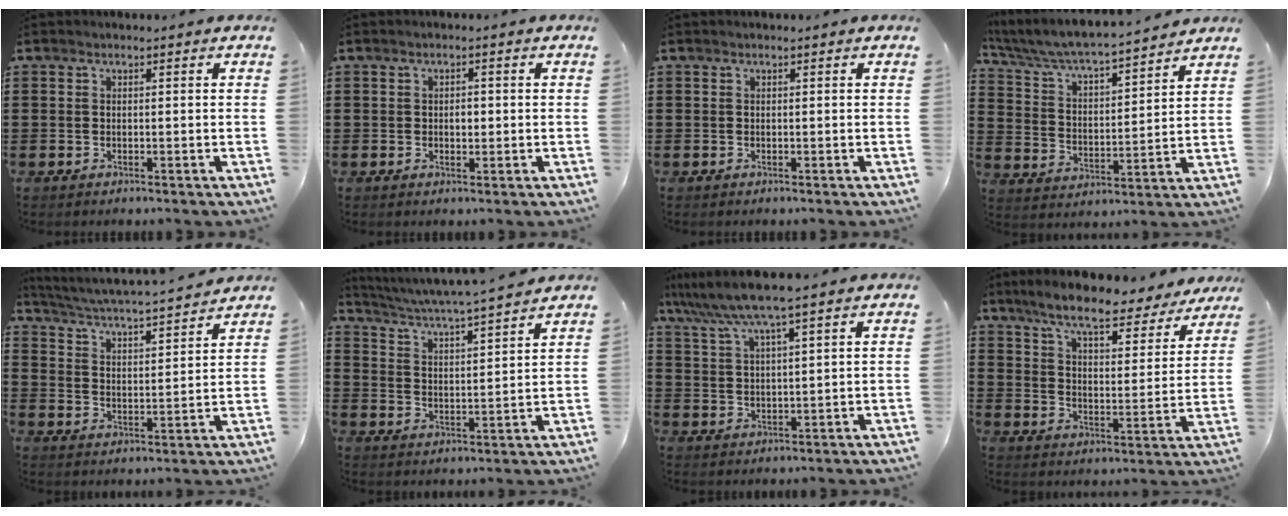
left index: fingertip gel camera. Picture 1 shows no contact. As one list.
[{"total": 1.6, "force": [0.0, 0.9, 1.3], "torque": [-0.018, 0.003, -0.004]}, {"total": 0.0}, {"total": 5.5, "force": [5.1, 0.1, 2.0], "torque": [-0.063, -0.037, 0.080]}, {"total": 3.5, "force": [3.3, -0.3, 1.2], "torque": [-0.042, -0.031, 0.048]}, {"total": 3.8, "force": [3.5, -0.5, 1.4], "torque": [-0.046, -0.032, 0.052]}, {"total": 6.7, "force": [5.4, 0.0, 4.0], "torque": [-0.094, -0.021, 0.094]}, {"total": 8.1, "force": [7.0, 0.5, 4.0], "torque": [-0.097, -0.043, 0.117]}]